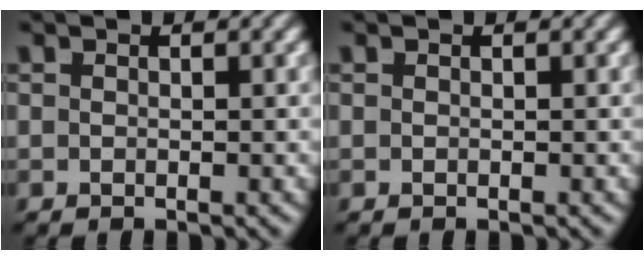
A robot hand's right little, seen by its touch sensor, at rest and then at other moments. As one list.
[{"total": 0.0}]